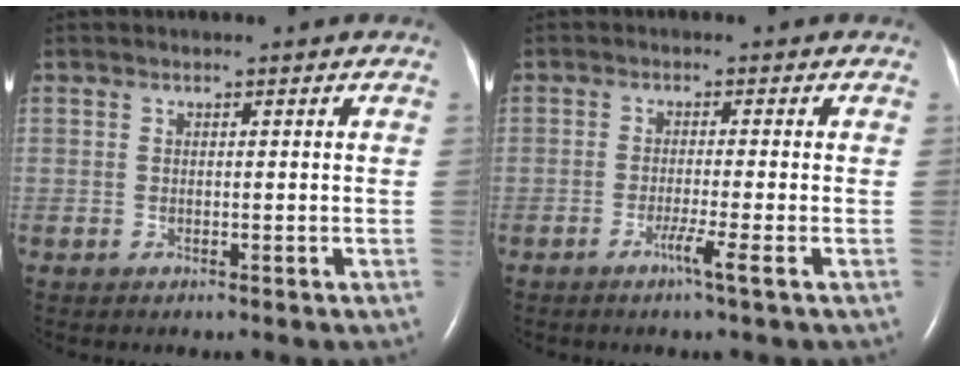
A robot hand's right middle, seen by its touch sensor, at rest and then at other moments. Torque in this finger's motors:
{"motor_torque": [0.41, -0.33, 0.06, 0.02]}